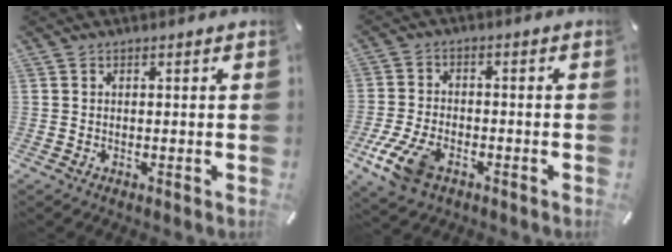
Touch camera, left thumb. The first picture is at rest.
{"total": 9.5, "force": [-4.5, 5.5, 6.3], "torque": [-0.146, 0.007, -0.083]}